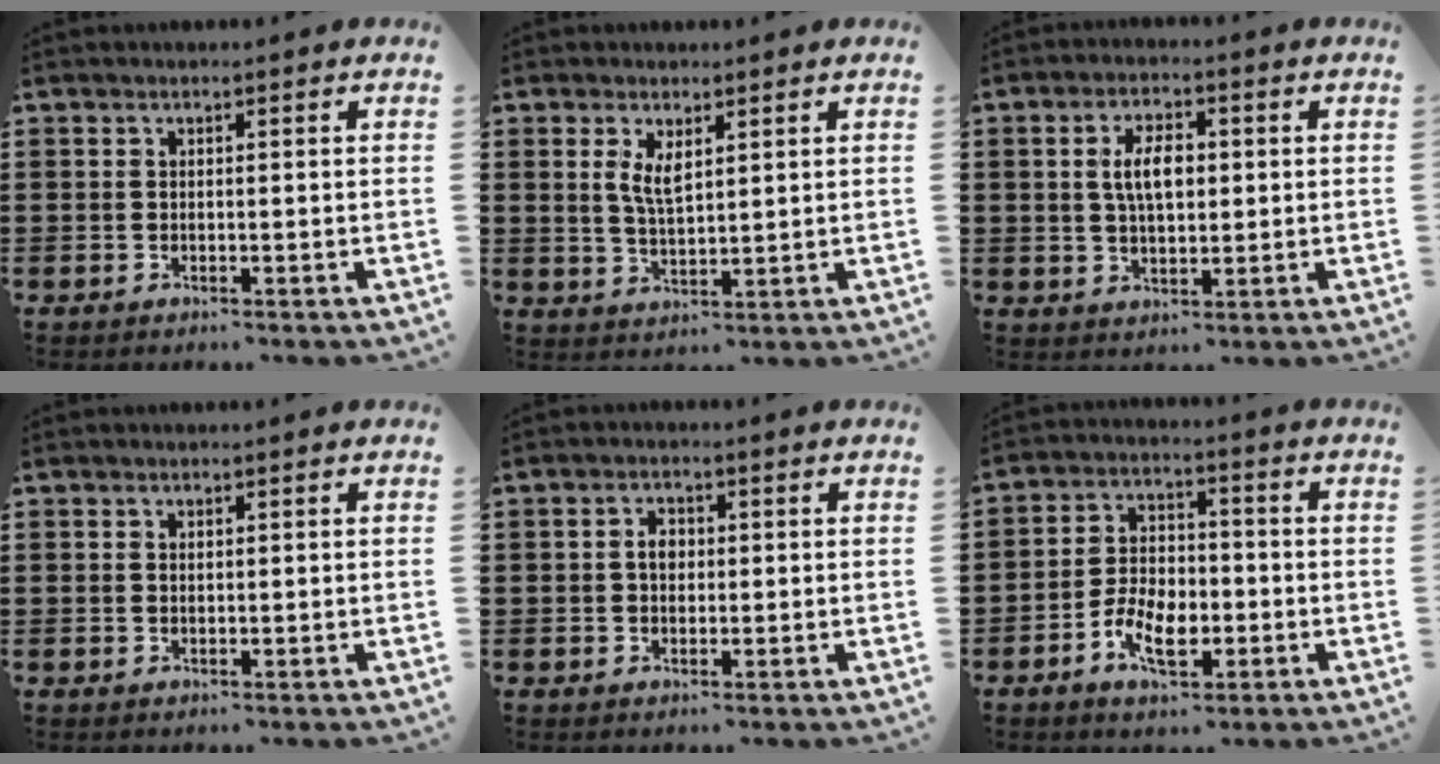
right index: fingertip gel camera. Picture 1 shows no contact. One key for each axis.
{"total": 3.7, "fx": 1.6, "fy": 1.4, "fz": 3.0, "tx": -0.064, "ty": 0.003, "tz": 0.027}
{"total": 5.7, "fx": 0.8, "fy": 2.7, "fz": 5.0, "tx": -0.093, "ty": 0.008, "tz": 0.010}
{"total": 0.6, "fx": 0.3, "fy": 0.4, "fz": 0.4, "tx": -0.008, "ty": 0.001, "tz": 0.006}
{"total": 2.6, "fx": 0.1, "fy": 1.8, "fz": 2.0, "tx": -0.040, "ty": 0.008, "tz": 0.001}
{"total": 7.3, "fx": -2.8, "fy": 4.2, "fz": 5.3, "tx": -0.111, "ty": 0.001, "tz": -0.059}